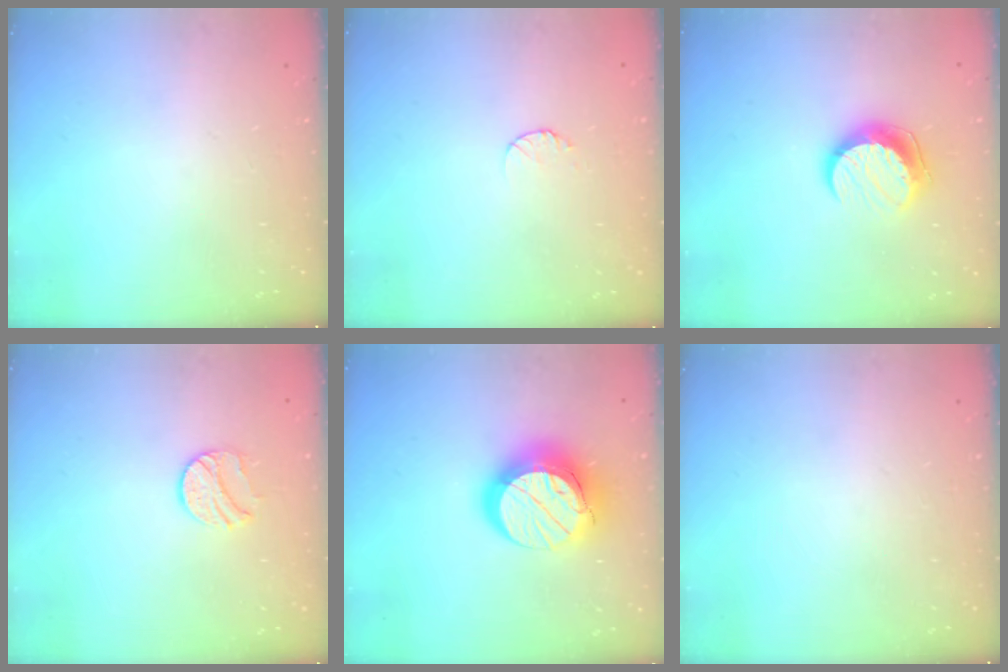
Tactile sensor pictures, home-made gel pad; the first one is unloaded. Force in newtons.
{"total": 4.8, "press": 4.8, "slide": 0.5}
{"total": 10.1, "press": 10.0, "slide": 0.9}
{"total": 8.7, "press": 8.7, "slide": 0.1}
{"total": 17.0, "press": 17.0, "slide": 1.6}
{"total": 0.0}